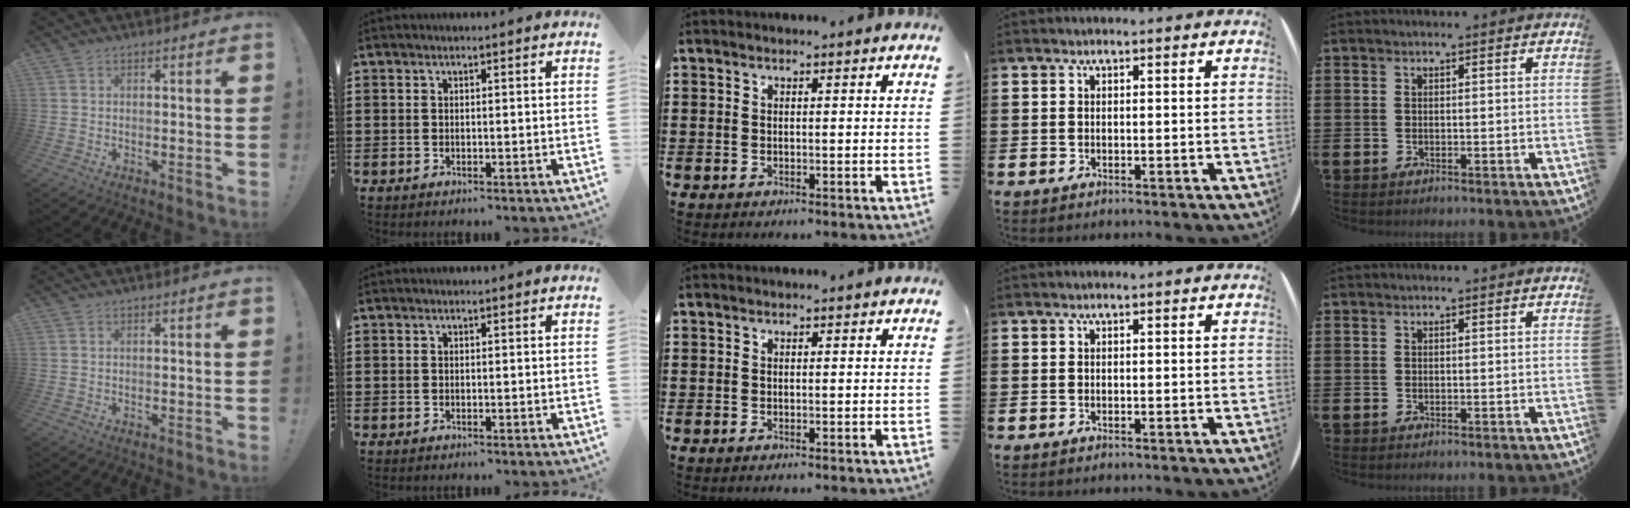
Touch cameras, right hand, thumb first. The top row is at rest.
{}